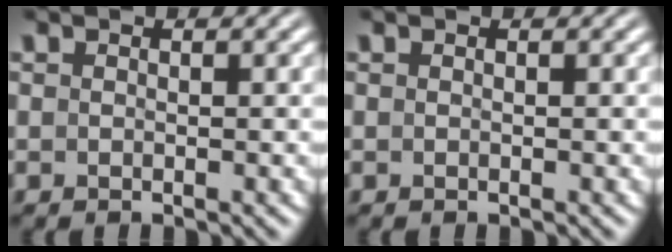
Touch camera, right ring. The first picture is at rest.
{"total": 0.0}